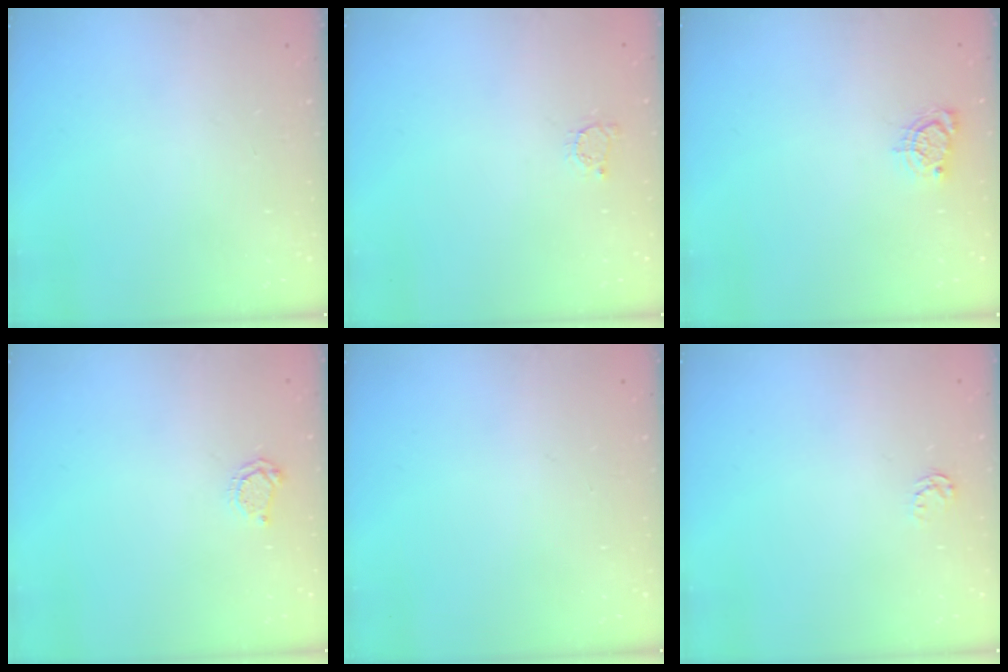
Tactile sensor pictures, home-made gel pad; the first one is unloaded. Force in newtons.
{"total": 2.2, "press": 2.2, "slide": 0.3}
{"total": 4.7, "press": 4.7, "slide": 0.5}
{"total": 4.4, "press": 4.3, "slide": 0.5}
{"total": 0.0}
{"total": 2.6, "press": 2.6, "slide": 0.4}